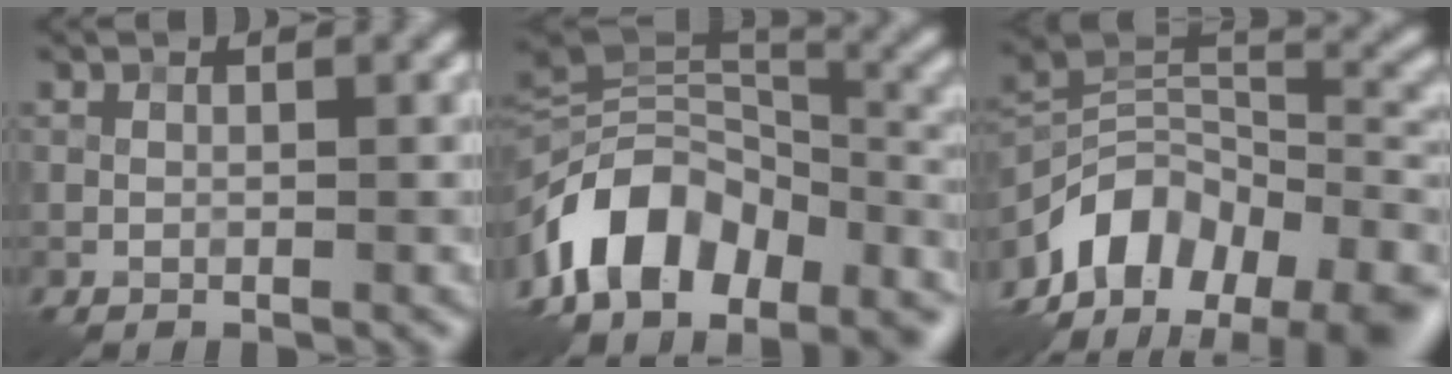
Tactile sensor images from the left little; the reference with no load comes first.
{"total": 12.7, "force": [-7.4, 7.5, 7.0], "torque": [-0.138, 0.017, -0.112]}
{"total": 11.9, "force": [-7.4, 7.0, 6.1], "torque": [-0.111, 0.014, -0.127]}